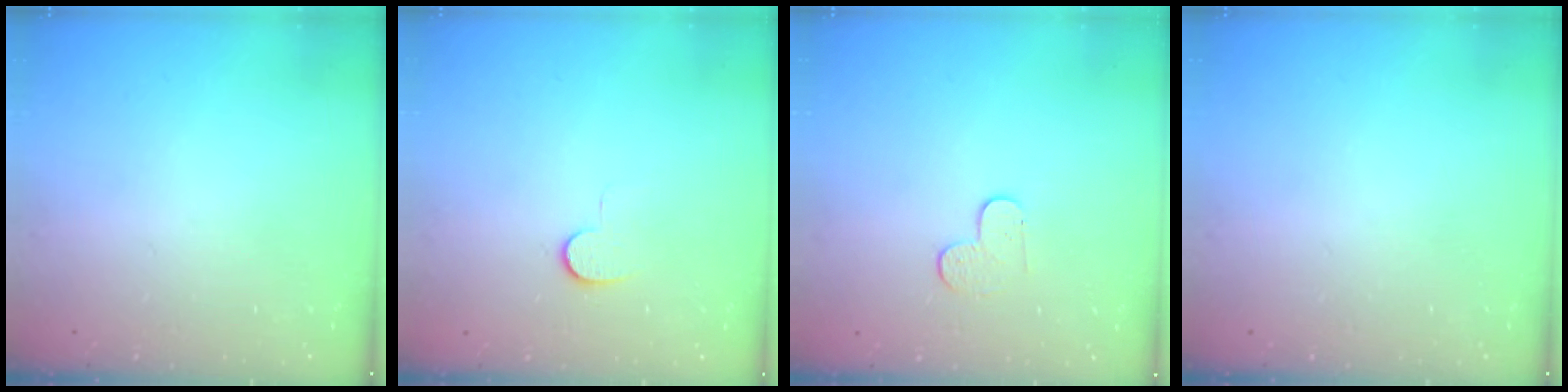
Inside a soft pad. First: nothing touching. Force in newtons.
{"total": 6.4, "press": 6.4, "slide": 0.4}
{"total": 6.2, "press": 6.1, "slide": 0.5}
{"total": 0.0}